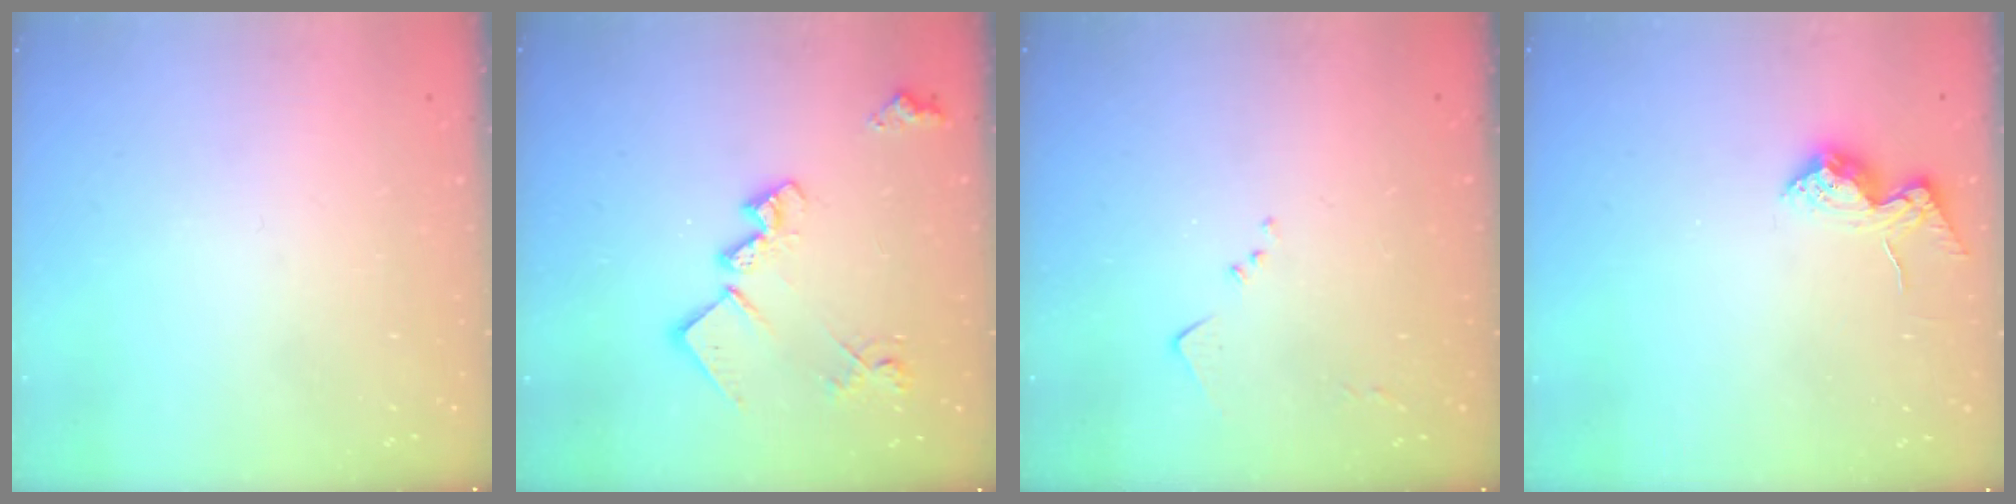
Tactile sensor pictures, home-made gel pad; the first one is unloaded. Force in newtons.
{"total": 17.1, "press": 17.1, "slide": 0.8}
{"total": 5.4, "press": 5.3, "slide": 0.7}
{"total": 13.9, "press": 13.9, "slide": 1.0}